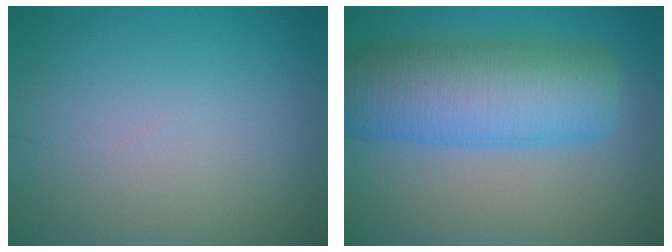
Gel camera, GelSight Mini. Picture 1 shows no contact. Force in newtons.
{"total": 9.5, "press": 9.5, "slide": 0.2}